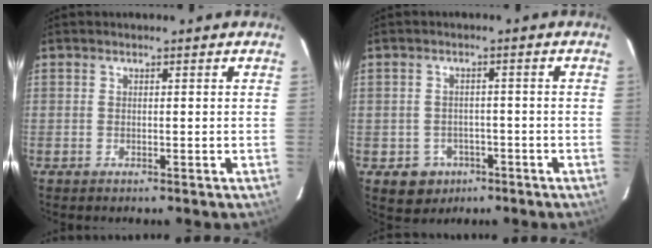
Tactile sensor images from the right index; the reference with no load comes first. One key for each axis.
{"total": 5.6, "fx": -2.5, "fy": 5.0, "fz": 1.0, "tx": -0.030, "ty": 0.017, "tz": -0.023}